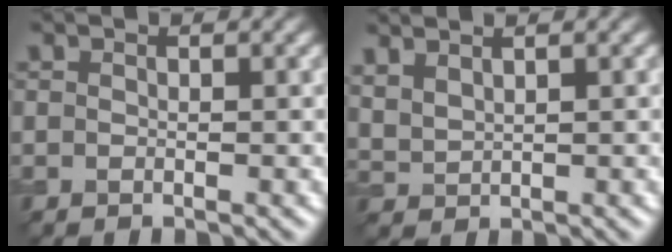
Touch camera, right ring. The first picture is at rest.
{"total": 2.5, "force": [2.0, 0.9, 1.2], "torque": [-0.028, 0.012, 0.039]}